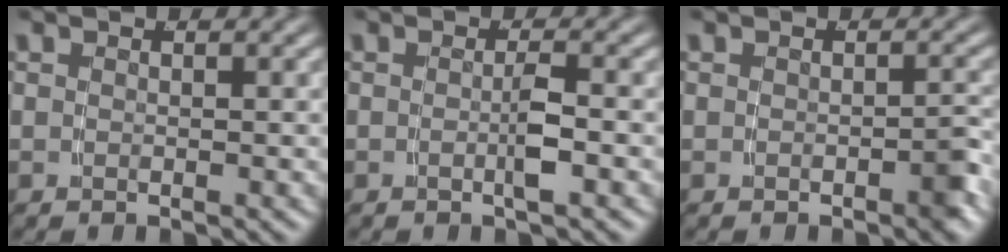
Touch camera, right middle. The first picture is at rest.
{"total": 1.7, "force": [-0.7, -0.6, 1.4], "torque": [-0.016, -0.002, -0.010]}
{"total": 1.4, "force": [-0.9, 0.2, 1.0], "torque": [-0.017, 0.001, -0.017]}